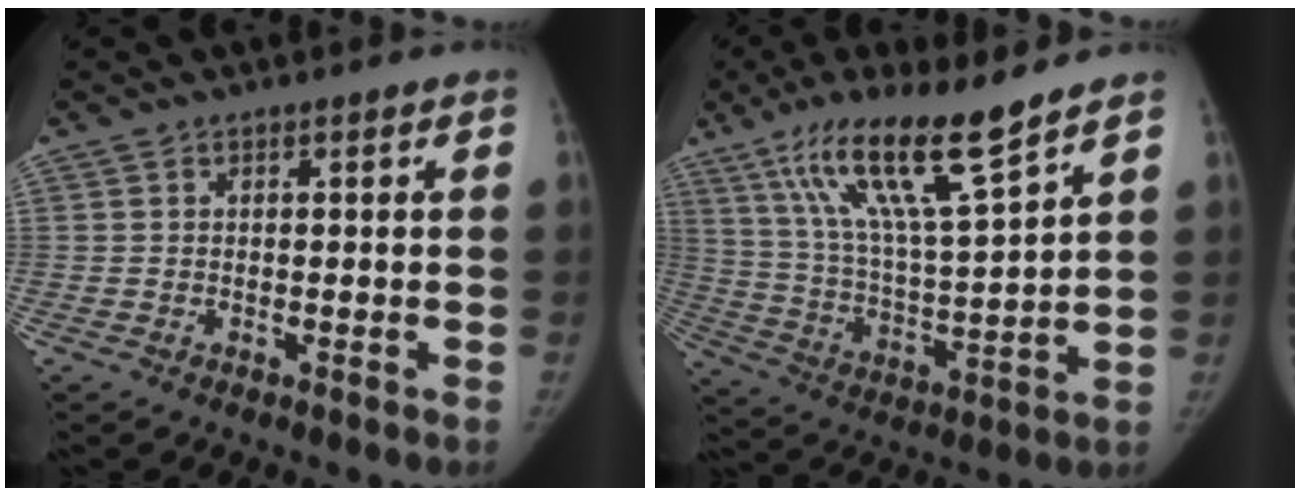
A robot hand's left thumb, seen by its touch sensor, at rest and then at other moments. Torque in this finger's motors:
{"motor_torque": [0.50, -0.09, 1.49, -1.28, 0.56]}